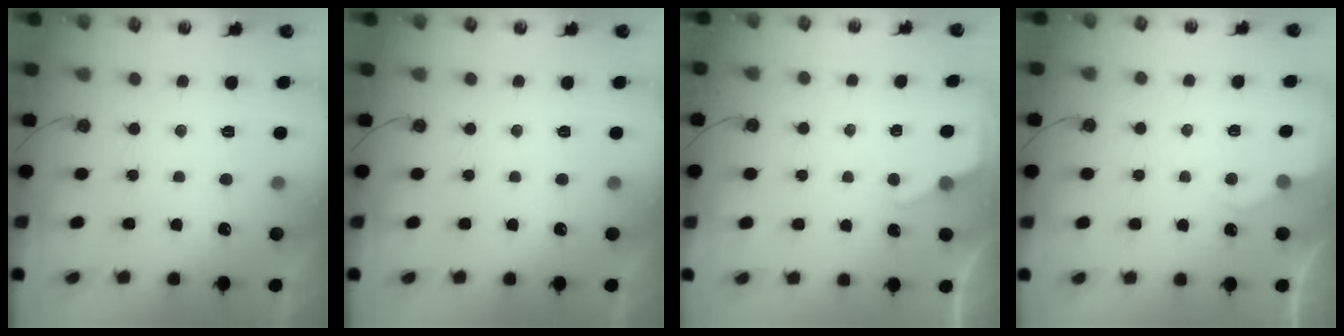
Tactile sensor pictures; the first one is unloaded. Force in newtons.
{"total": 0.0}
{"total": 3.1, "press": 3.0, "slide": 0.4}
{"total": 3.3, "press": 3.2, "slide": 0.5}